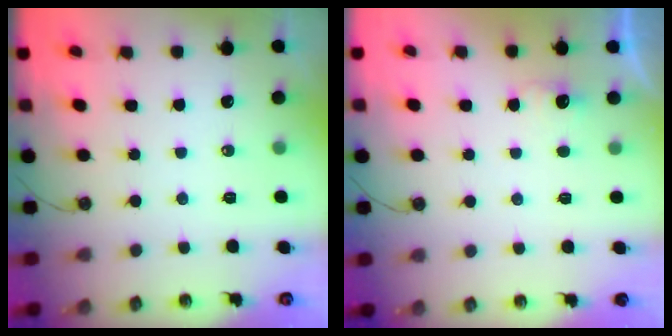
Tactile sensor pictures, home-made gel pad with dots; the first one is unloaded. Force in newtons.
{"total": 2.6, "press": 2.4, "slide": 0.8}